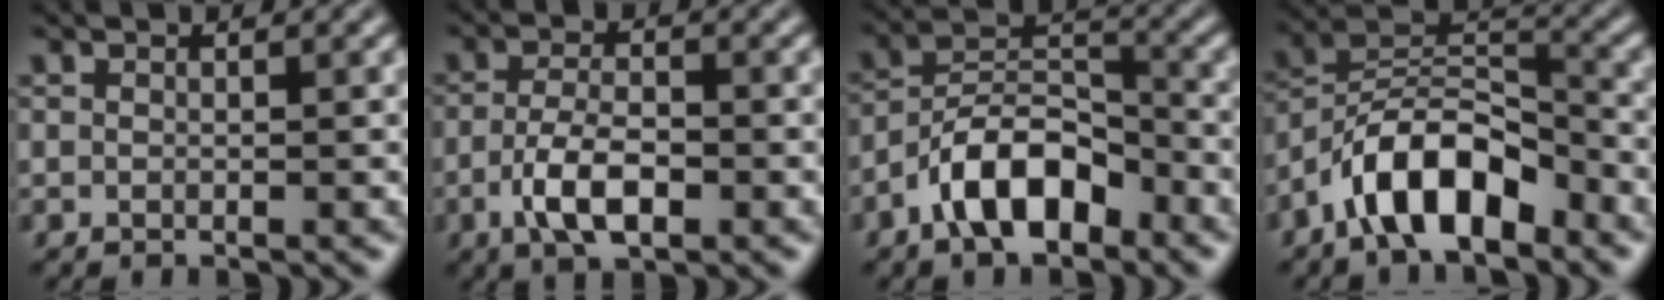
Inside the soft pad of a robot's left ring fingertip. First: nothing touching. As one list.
[{"total": 4.3, "force": [-1.7, 1.8, 3.6], "torque": [-0.070, -0.001, -0.033]}, {"total": 7.0, "force": [-4.0, 3.3, 4.7], "torque": [-0.076, 0.013, -0.081]}, {"total": 7.9, "force": [-4.9, 3.3, 5.3], "torque": [-0.084, 0.013, -0.097]}]